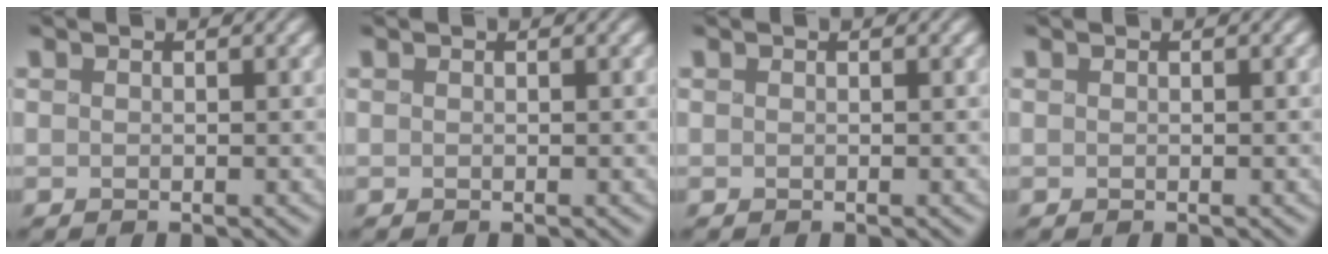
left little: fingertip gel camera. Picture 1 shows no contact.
{"total": 0.0}
{"total": 0.0}
{"total": 0.0}